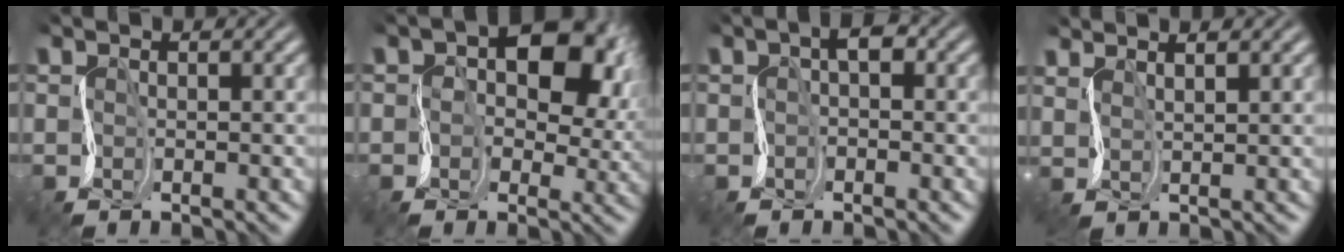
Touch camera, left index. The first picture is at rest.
{"total": 8.7, "force": [1.8, 5.1, 6.8], "torque": [-0.100, 0.019, 0.029]}
{"total": 1.0, "force": [0.3, 0.0, 1.0], "torque": [-0.022, 0.015, 0.008]}
{"total": 2.4, "force": [2.2, 0.5, 0.6], "torque": [0.000, 0.018, 0.023]}